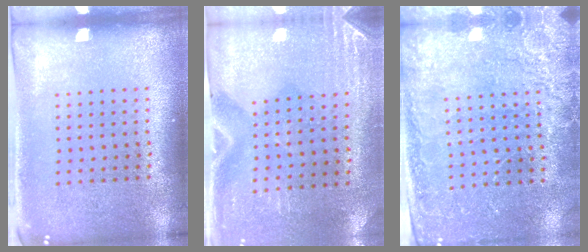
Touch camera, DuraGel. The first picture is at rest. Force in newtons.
{"total": 2.9, "press": 2.5, "slide": 1.4}
{"total": 2.6, "press": 2.5, "slide": 0.5}